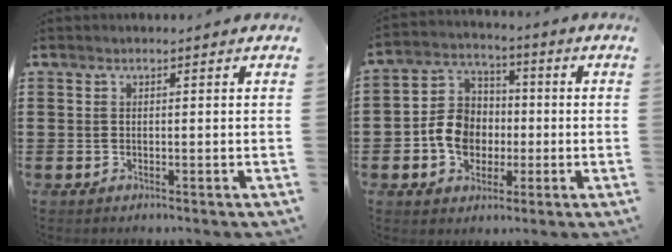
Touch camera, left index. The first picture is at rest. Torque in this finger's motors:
{"motor_torque": [1.41, 0.73, 0.31, 0.11]}